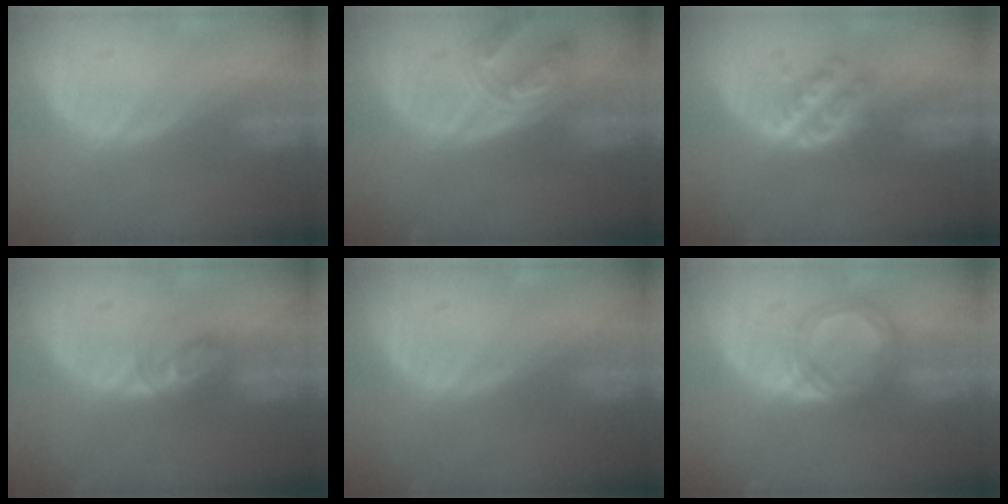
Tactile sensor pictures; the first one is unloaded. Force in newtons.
{"total": 7.1, "press": 6.4, "slide": 3.2}
{"total": 4.7, "press": 4.4, "slide": 1.7}
{"total": 3.9, "press": 3.8, "slide": 0.5}
{"total": 0.0}
{"total": 5.4, "press": 5.2, "slide": 1.6}